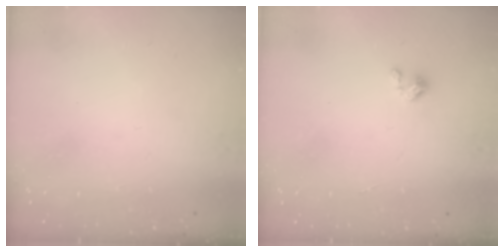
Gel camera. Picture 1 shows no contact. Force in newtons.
{"total": 1.6, "press": 1.6, "slide": 0.4}